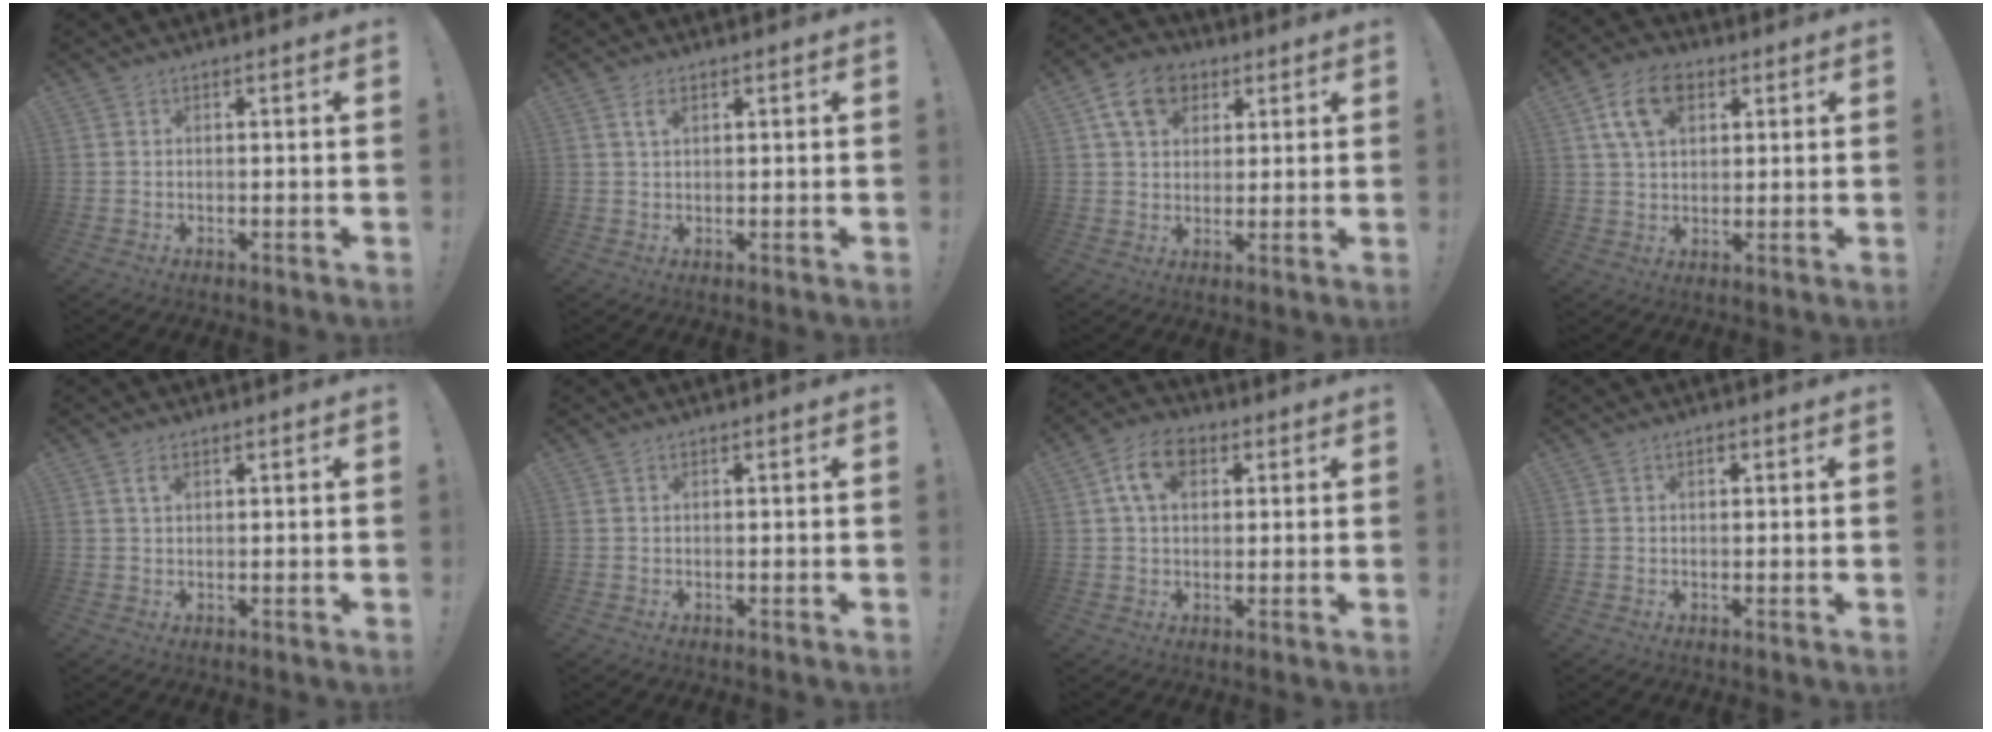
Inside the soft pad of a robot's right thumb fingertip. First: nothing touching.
{"total": 2.6, "force": [1.2, 1.2, 1.9], "torque": [-0.034, -0.002, 0.020]}
{"total": 11.3, "force": [5.3, 8.5, 5.3], "torque": [-0.080, -0.011, 0.103]}
{"total": 11.2, "force": [4.7, 7.2, 7.2], "torque": [-0.125, 0.003, 0.089]}
{"total": 1.9, "force": [0.9, 0.8, 1.5], "torque": [-0.023, -0.002, 0.014]}
{"total": 0.0}
{"total": 9.2, "force": [3.2, 6.2, 5.9], "torque": [-0.102, 0.013, 0.063]}
{"total": 0.6, "force": [0.3, 0.5, 0.4], "torque": [-0.008, 0.003, 0.005]}